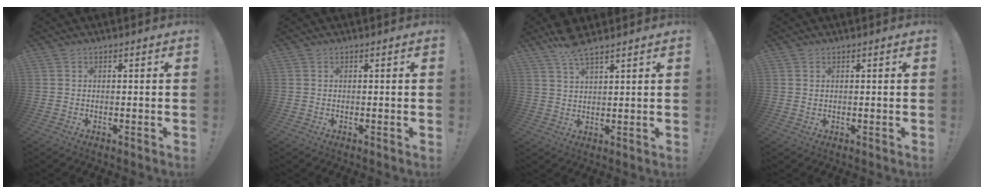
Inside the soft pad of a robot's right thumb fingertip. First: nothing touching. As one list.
[{"total": 0.0}, {"total": 6.7, "force": [5.4, 1.6, 3.6], "torque": [-0.065, -0.028, 0.098]}, {"total": 0.6, "force": [0.6, 0.1, 0.2], "torque": [0.003, -0.004, 0.010]}]